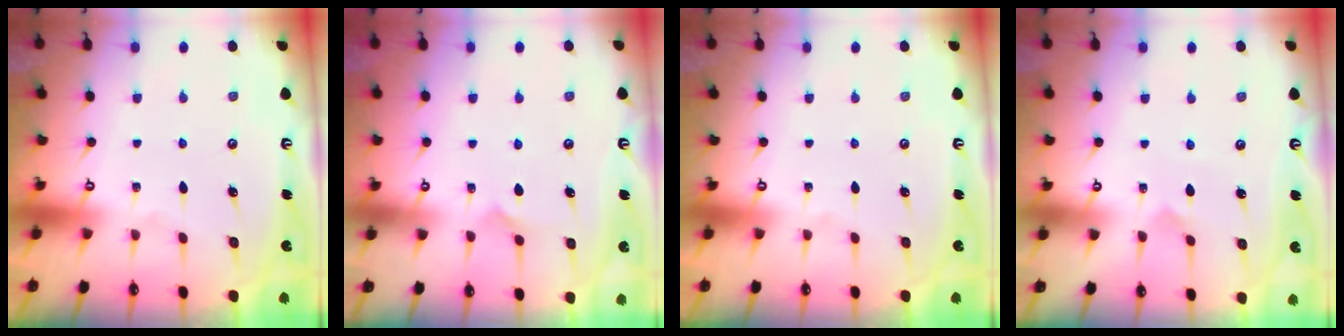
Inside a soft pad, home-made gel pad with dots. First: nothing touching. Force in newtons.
{"total": 4.5, "press": 4.5, "slide": 0.2}
{"total": 0.0}
{"total": 3.3, "press": 3.3, "slide": 0.2}